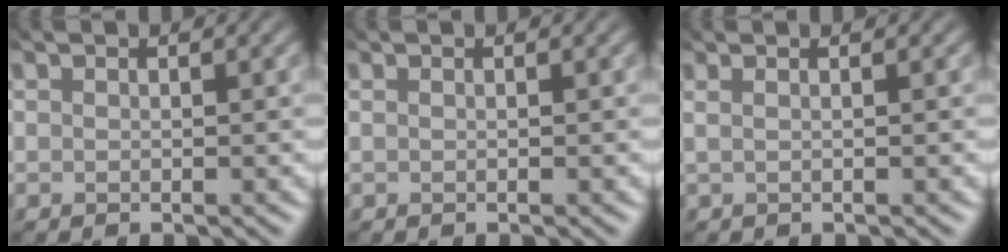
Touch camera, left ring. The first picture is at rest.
{"total": 0.0}
{"total": 1.3, "force": [0.5, 0.6, 1.1], "torque": [-0.009, 0.009, 0.001]}